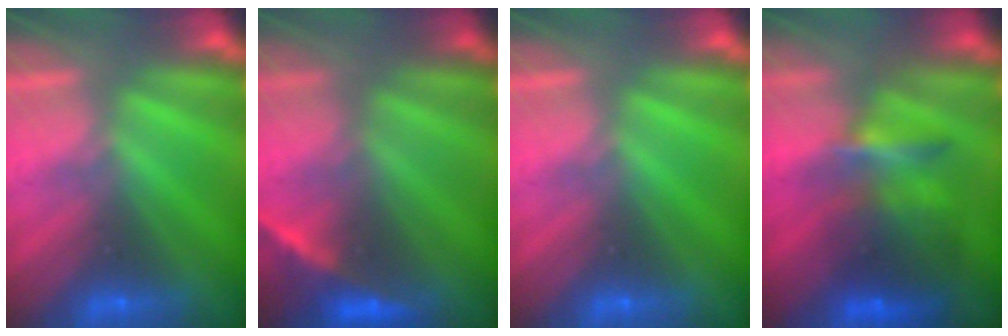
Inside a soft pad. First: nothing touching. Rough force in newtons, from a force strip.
{"total": 2.1}
{"total": 0.0}
{"total": 9.6}